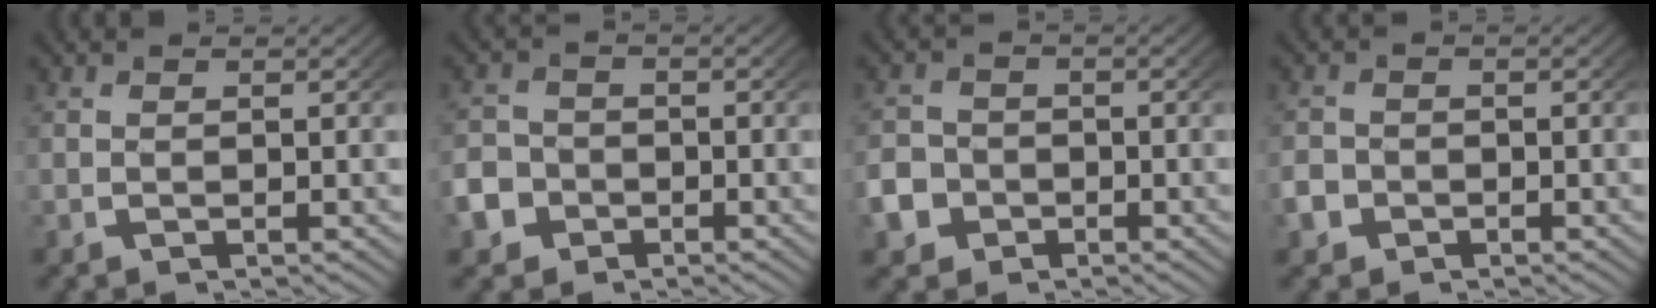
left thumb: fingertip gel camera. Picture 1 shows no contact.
{"total": 4.9, "force": [-2.3, 4.2, 0.9], "torque": [-0.032, -0.013, -0.041]}
{"total": 5.5, "force": [-2.3, 4.9, 1.2], "torque": [-0.037, -0.017, -0.040]}
{"total": 2.1, "force": [-1.1, 1.8, 0.4], "torque": [-0.014, -0.006, -0.021]}